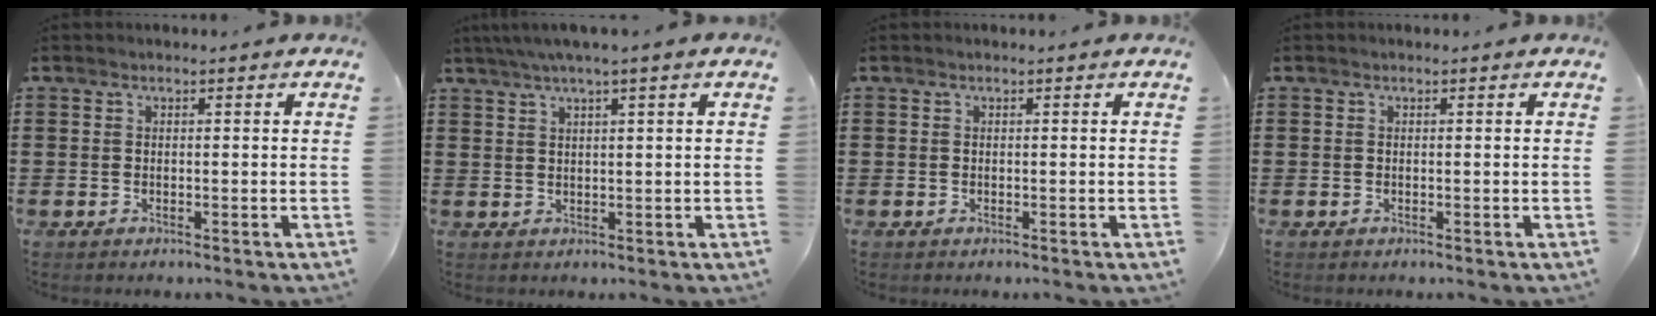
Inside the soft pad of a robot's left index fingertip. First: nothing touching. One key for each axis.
{"total": 2.5, "fx": 1.5, "fy": -0.3, "fz": 2.0, "tx": -0.040, "ty": 0.003, "tz": 0.027}
{"total": 0.0}
{"total": 0.0}